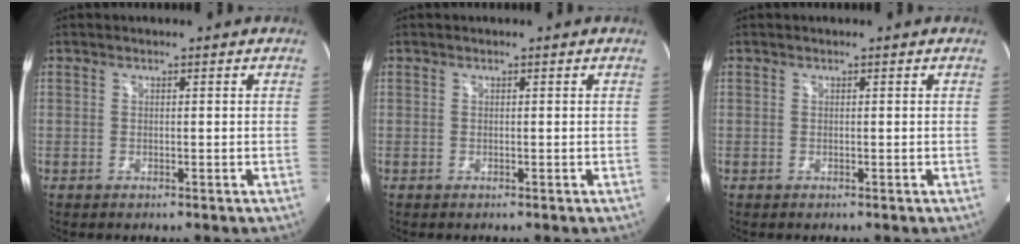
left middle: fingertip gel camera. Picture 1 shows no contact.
{"total": 0.0}
{"total": 0.0}